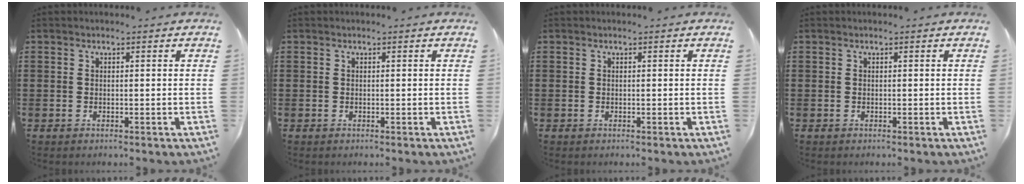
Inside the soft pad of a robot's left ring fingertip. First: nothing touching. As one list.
[{"total": 0.0}, {"total": 0.0}, {"total": 0.0}]